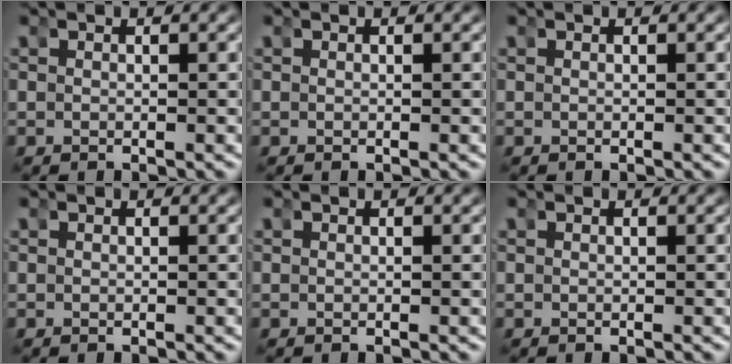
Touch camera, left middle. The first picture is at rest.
{"total": 0.0}
{"total": 0.0}
{"total": 0.0}
{"total": 0.0}
{"total": 0.0}